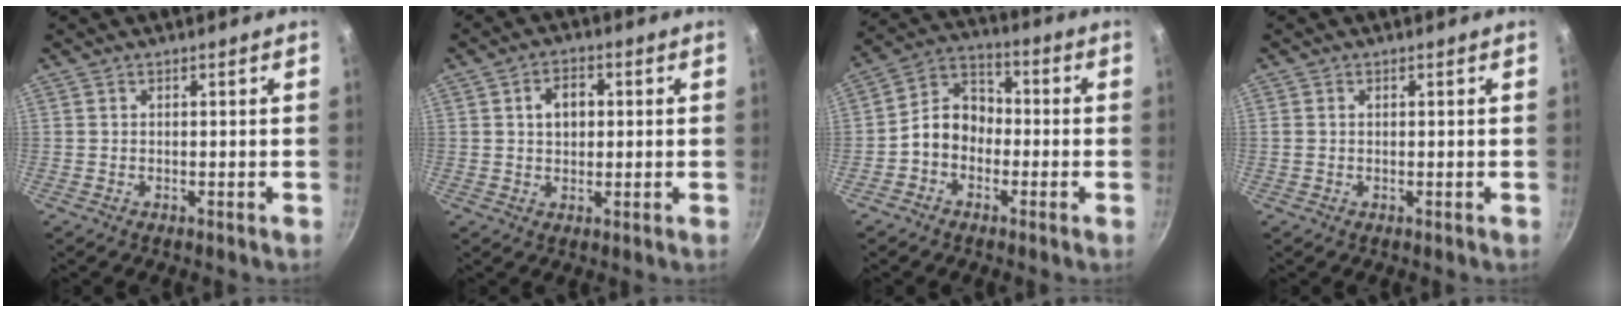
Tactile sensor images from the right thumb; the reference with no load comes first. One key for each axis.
{"total": 5.1, "fx": 1.0, "fy": 3.6, "fz": 3.5, "tx": -0.035, "ty": 0.009, "tz": 0.014}
{"total": 8.6, "fx": -2.2, "fy": 6.8, "fz": 4.8, "tx": -0.050, "ty": 0.041, "tz": -0.058}
{"total": 0.7, "fx": 0.2, "fy": 0.6, "fz": 0.4, "tx": -0.006, "ty": 0.003, "tz": 0.001}